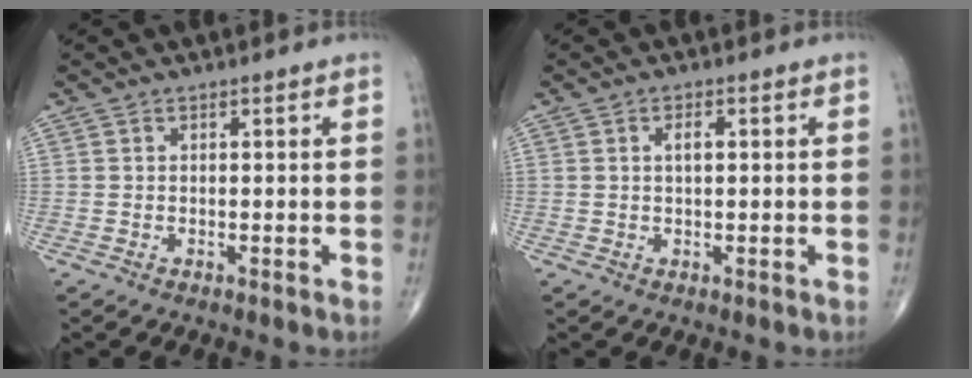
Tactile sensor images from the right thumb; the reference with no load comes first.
{"total": 2.2, "force": [0.5, 1.0, 1.9], "torque": [-0.031, 0.002, 0.008]}